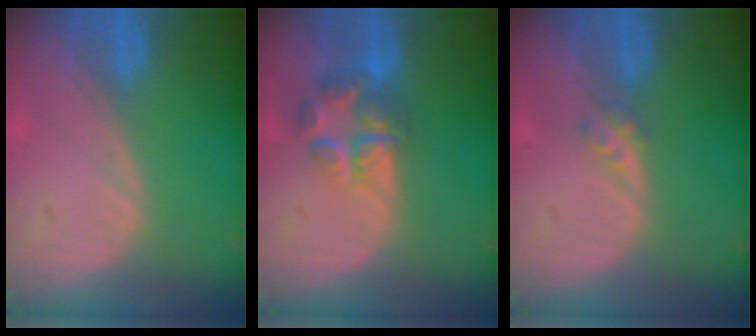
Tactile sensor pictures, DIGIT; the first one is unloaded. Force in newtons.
{"total": 7.0, "press": 5.9, "slide": 3.7}
{"total": 2.1, "press": 1.8, "slide": 1.0}